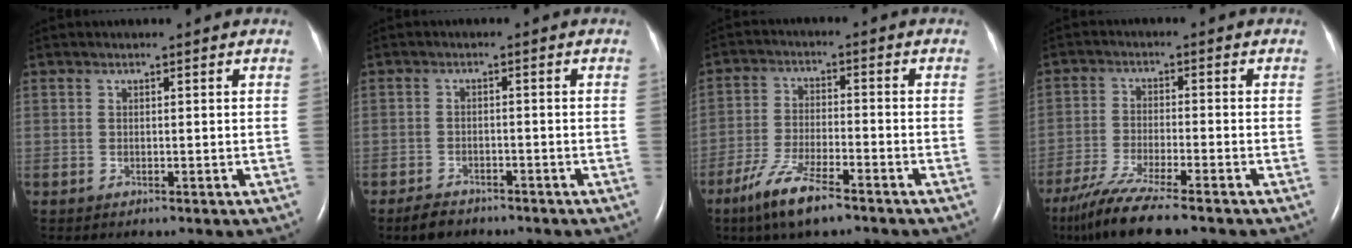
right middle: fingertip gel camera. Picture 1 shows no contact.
{"total": 3.4, "force": [-2.8, 1.4, 1.1], "torque": [-0.027, -0.002, -0.046]}
{"total": 8.6, "force": [-5.9, 1.3, 6.2], "torque": [-0.133, -0.017, -0.108]}
{"total": 9.9, "force": [-7.9, -0.2, 5.9], "torque": [-0.109, -0.032, -0.137]}